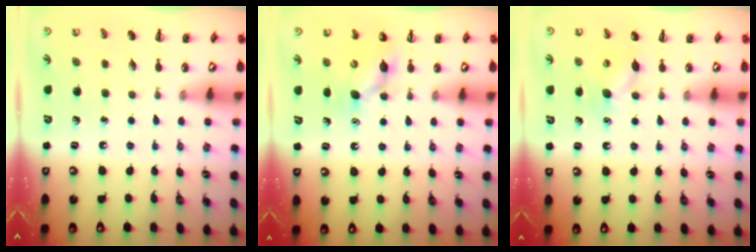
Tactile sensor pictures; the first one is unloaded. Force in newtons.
{"total": 7.6, "press": 7.4, "slide": 1.5}
{"total": 6.2, "press": 6.1, "slide": 1.4}